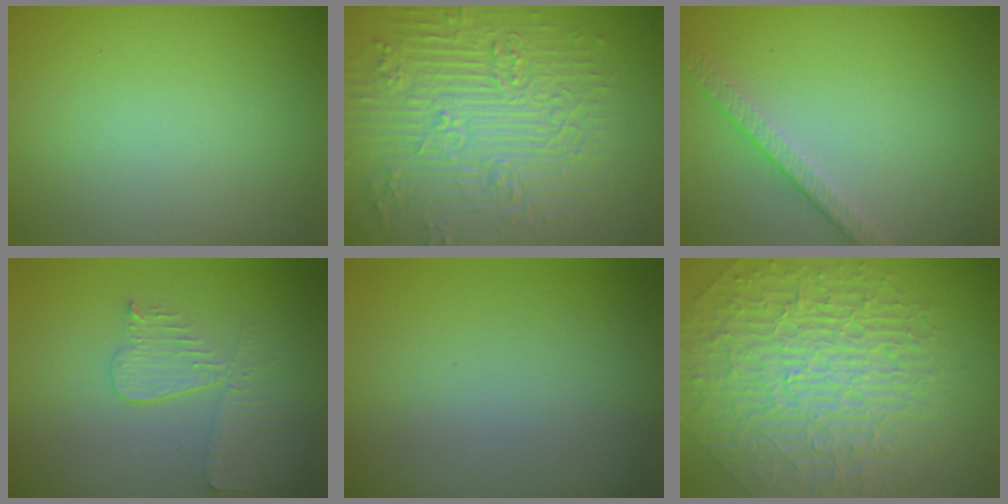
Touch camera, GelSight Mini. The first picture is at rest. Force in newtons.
{"total": 9.3, "press": 6.9, "slide": 6.3}
{"total": 2.6, "press": 2.5, "slide": 0.8}
{"total": 3.7, "press": 3.3, "slide": 1.6}
{"total": 0.0}
{"total": 10.0, "press": 6.7, "slide": 7.5}